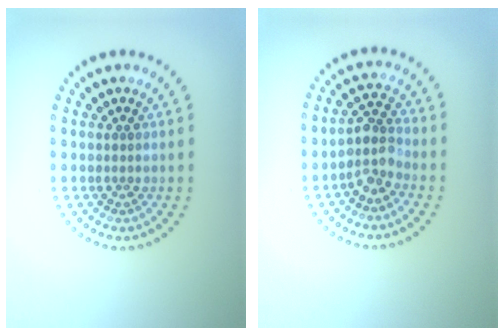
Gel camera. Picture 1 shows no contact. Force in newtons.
{"total": 2.8, "press": 2.2, "slide": 1.8}